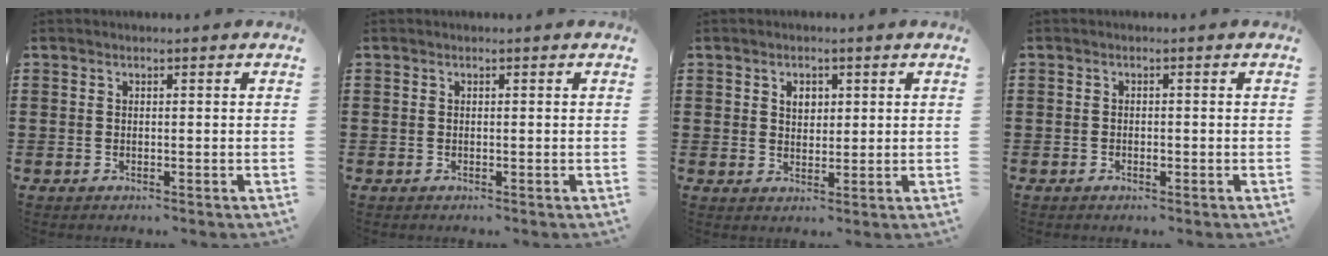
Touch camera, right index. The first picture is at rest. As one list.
[{"total": 0.0}, {"total": 2.5, "force": [1.0, 1.8, 1.4], "torque": [-0.033, 0.010, 0.017]}, {"total": 0.6, "force": [-0.4, 0.3, 0.4], "torque": [-0.008, -0.003, -0.006]}]